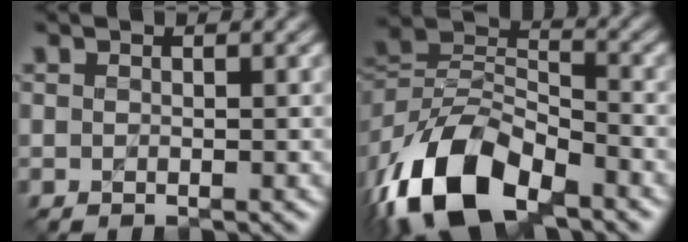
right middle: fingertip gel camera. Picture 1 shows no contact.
{"total": 12.0, "force": [-7.0, 6.6, 7.2], "torque": [-0.141, -0.006, -0.139]}